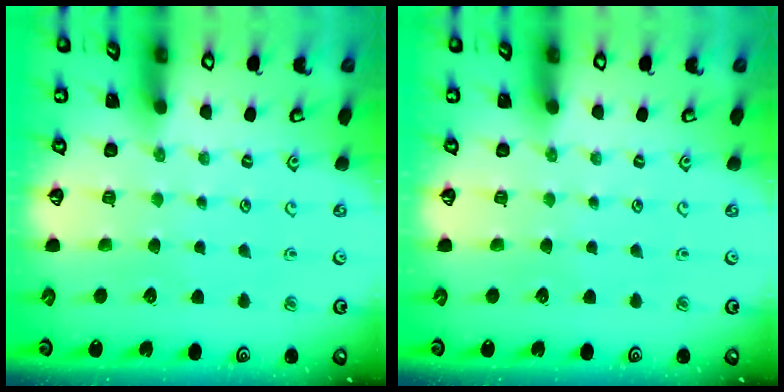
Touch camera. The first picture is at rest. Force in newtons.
{"total": 0.0}